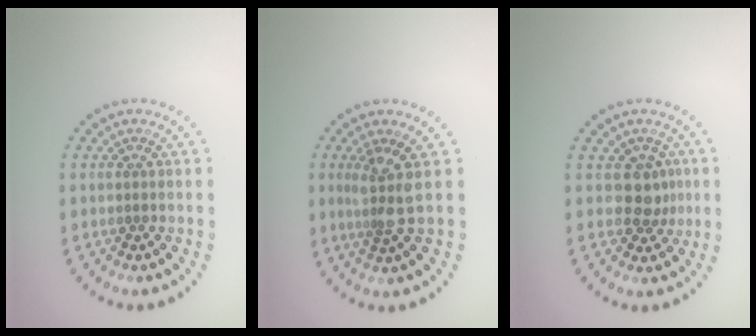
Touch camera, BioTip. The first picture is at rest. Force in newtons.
{"total": 2.4, "press": 1.8, "slide": 1.6}
{"total": 2.3, "press": 1.9, "slide": 1.4}